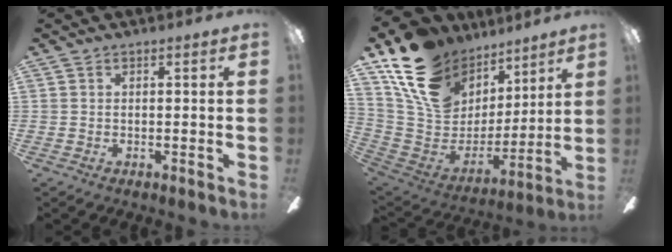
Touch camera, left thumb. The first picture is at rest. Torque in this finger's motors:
{"motor_torque": [0.89, 0.93, 1.39, -1.38, 0.23]}